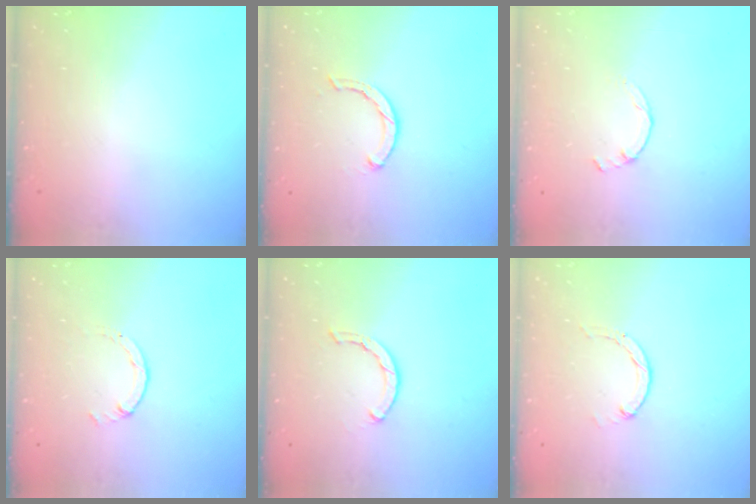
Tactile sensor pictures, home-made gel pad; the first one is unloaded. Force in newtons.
{"total": 3.1, "press": 3.0, "slide": 0.6}
{"total": 0.0}
{"total": 1.1, "press": 1.1, "slide": 0.2}
{"total": 2.1, "press": 2.1, "slide": 0.2}
{"total": 0.0}